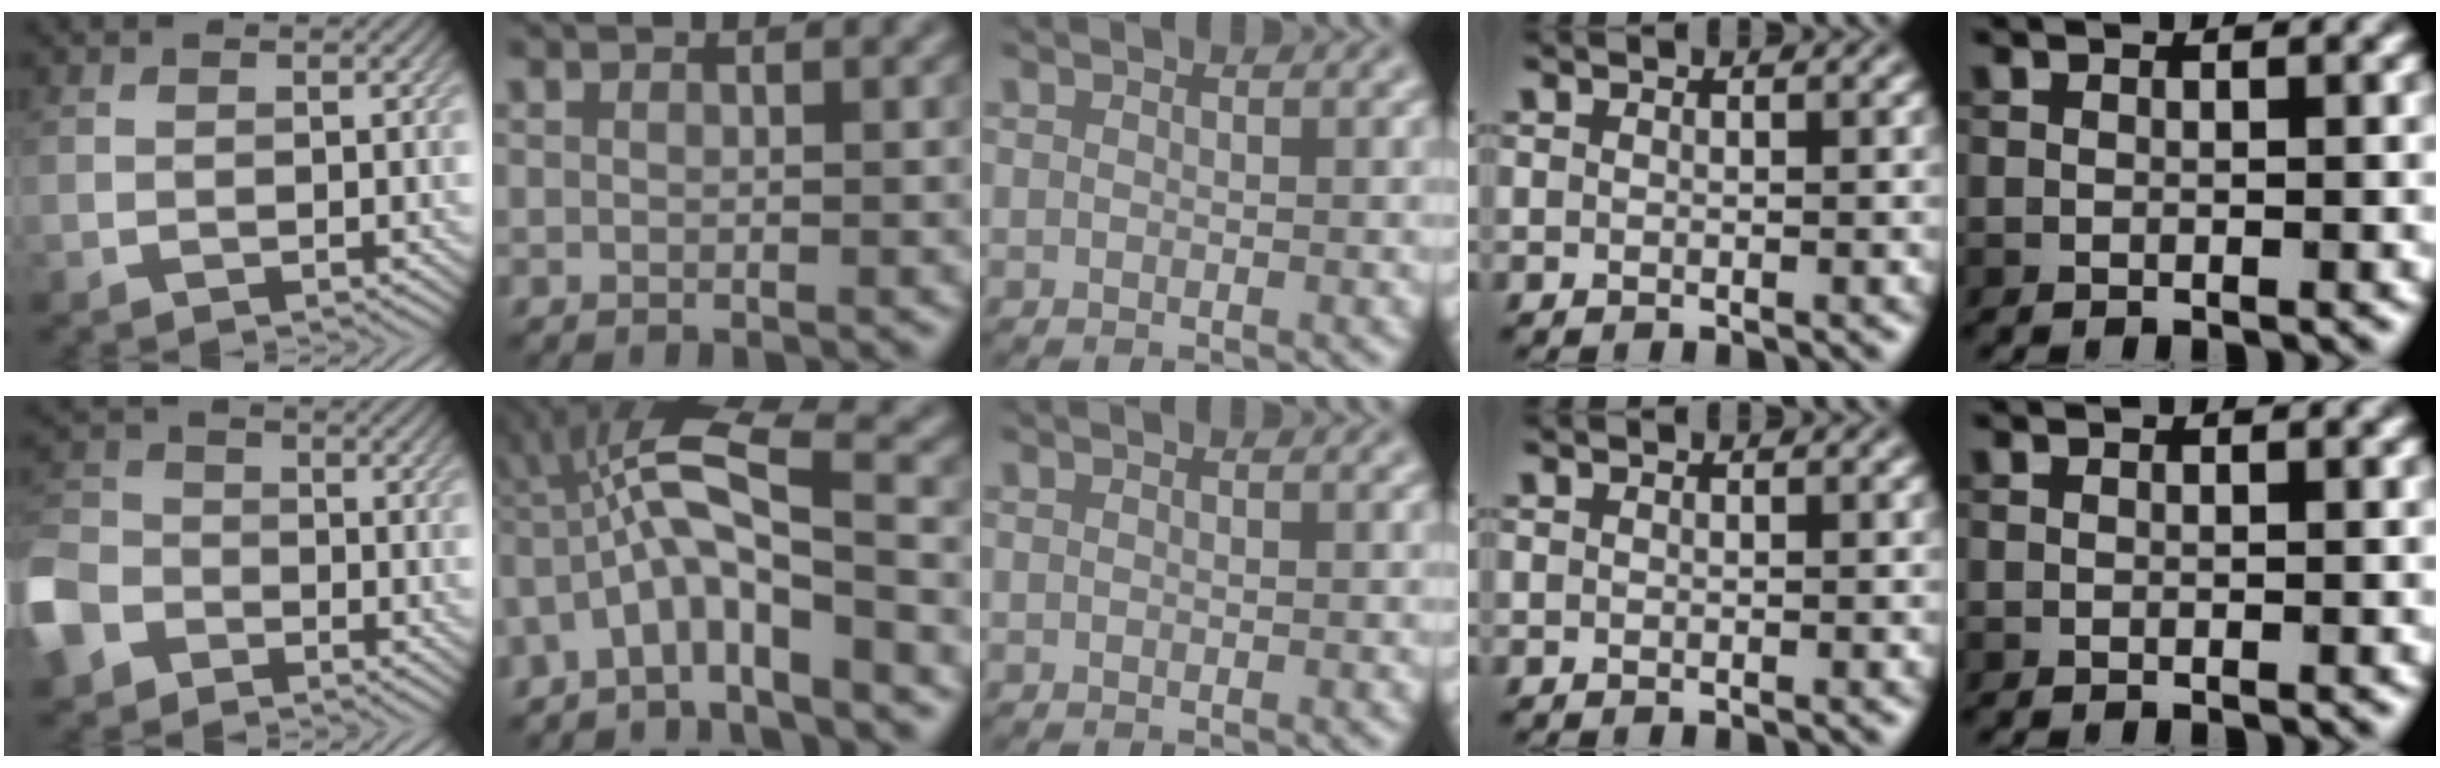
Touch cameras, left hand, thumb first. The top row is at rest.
{"thumb": {"total": 9.1, "force": [-5.0, 6.4, 4.0], "torque": [-0.128, -0.019, -0.121]}, "index": {"total": 7.0, "force": [-2.4, 2.1, 6.2], "torque": [-0.125, 0.019, -0.057]}}